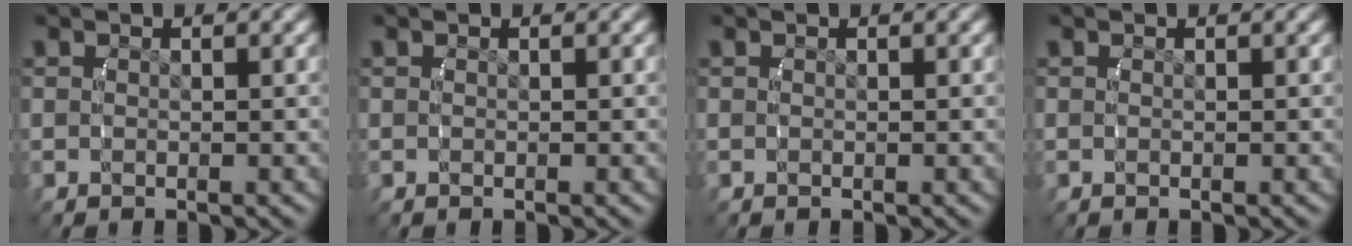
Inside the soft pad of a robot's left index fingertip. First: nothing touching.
{"total": 0.0}
{"total": 0.0}
{"total": 0.0}